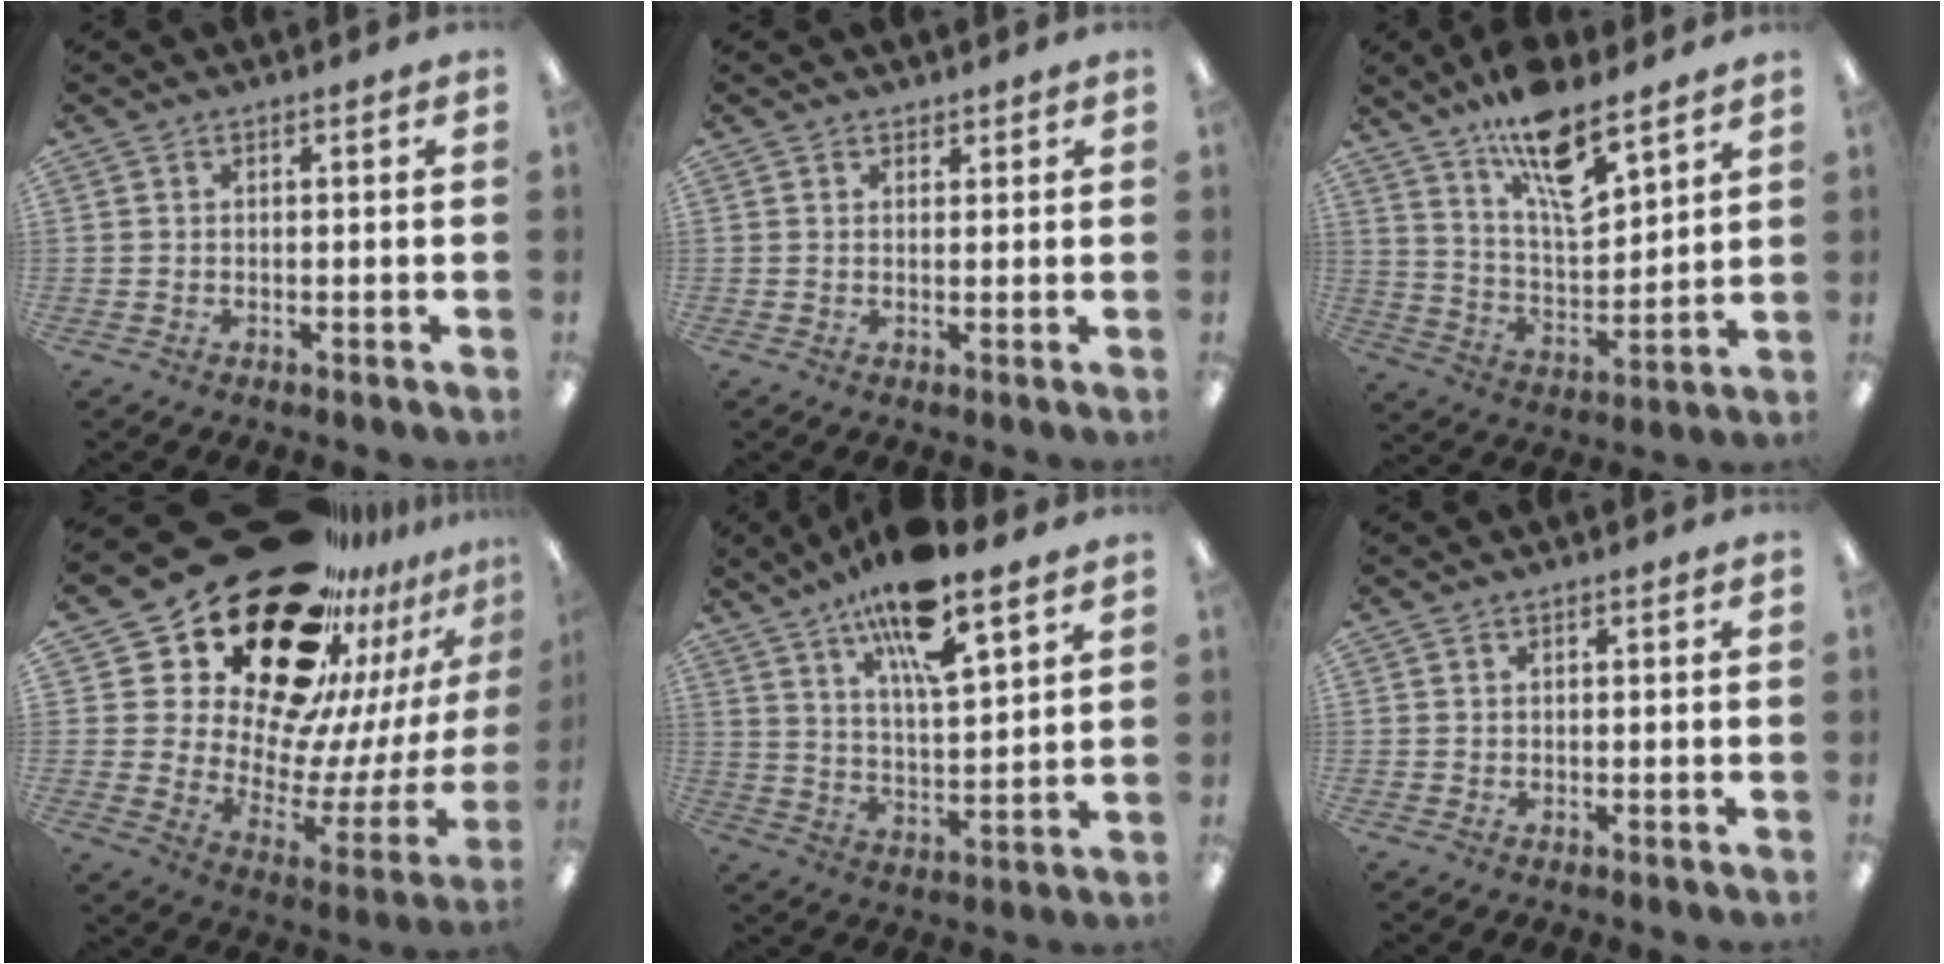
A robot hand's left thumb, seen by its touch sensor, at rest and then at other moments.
{"total": 1.4, "force": [1.2, 0.7, 0.0], "torque": [0.009, -0.004, 0.022]}
{"total": 15.4, "force": [11.3, 5.2, 9.1], "torque": [-0.157, -0.064, 0.194]}
{"total": 30.4, "force": [20.5, 15.3, 16.5], "torque": [-0.264, -0.167, 0.387]}
{"total": 14.9, "force": [11.0, 3.2, 9.4], "torque": [-0.161, -0.058, 0.181]}
{"total": 0.5, "force": [0.3, 0.4, 0.0], "torque": [0.001, 0.003, 0.005]}